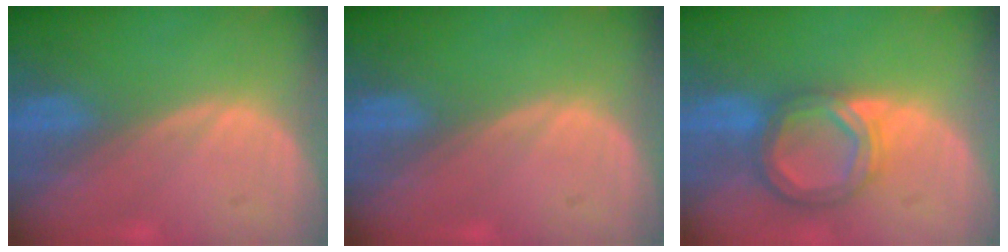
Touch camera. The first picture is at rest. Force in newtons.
{"total": 0.0}
{"total": 6.8, "press": 6.2, "slide": 2.7}